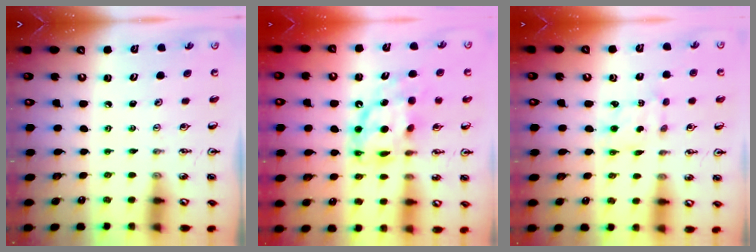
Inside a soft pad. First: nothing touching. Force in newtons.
{"total": 13.6, "press": 13.5, "slide": 1.2}
{"total": 2.2, "press": 2.1, "slide": 0.7}